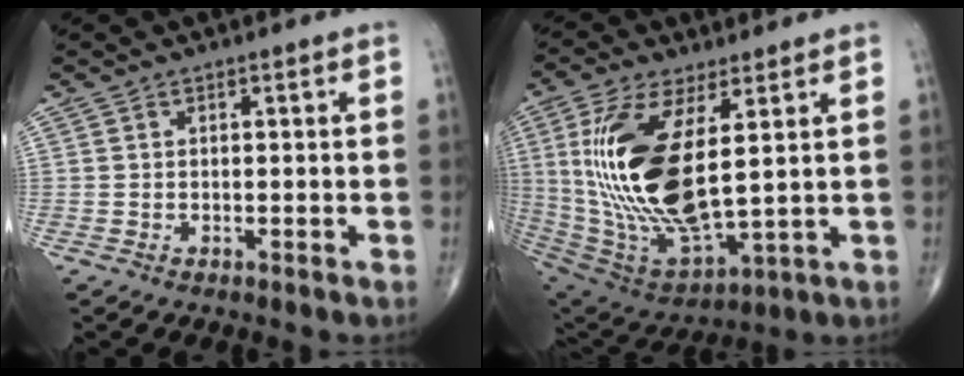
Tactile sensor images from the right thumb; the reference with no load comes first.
{"total": 22.2, "force": [3.9, 8.9, 20.0], "torque": [-0.419, -0.031, 0.084]}